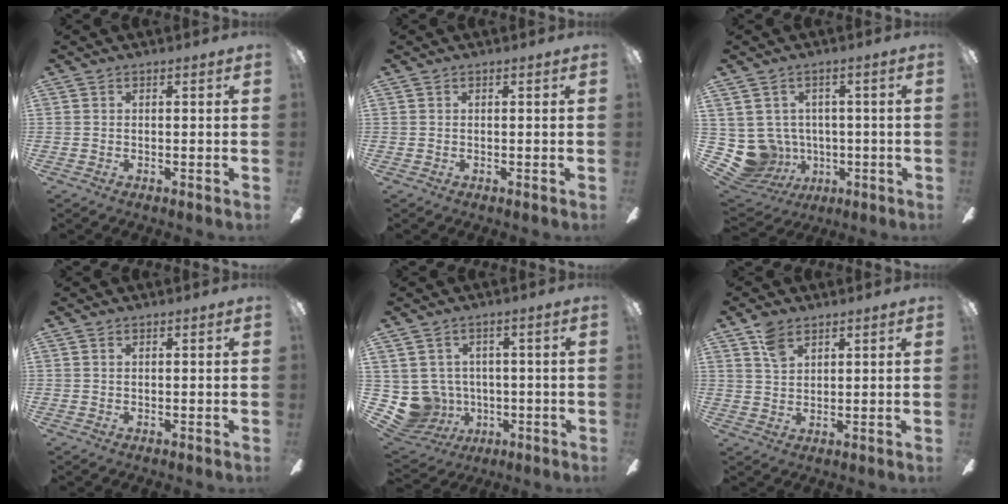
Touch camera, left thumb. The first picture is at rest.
{"total": 0.0}
{"total": 8.3, "force": [-0.3, 8.1, 1.7], "torque": [-0.087, -0.008, 0.001]}
{"total": 0.8, "force": [0.6, 0.4, 0.4], "torque": [-0.011, 0.001, 0.010]}
{"total": 8.0, "force": [-0.1, 7.8, 1.4], "torque": [-0.083, -0.011, 0.005]}
{"total": 5.8, "force": [4.0, 3.1, 2.7], "torque": [-0.049, -0.012, 0.074]}